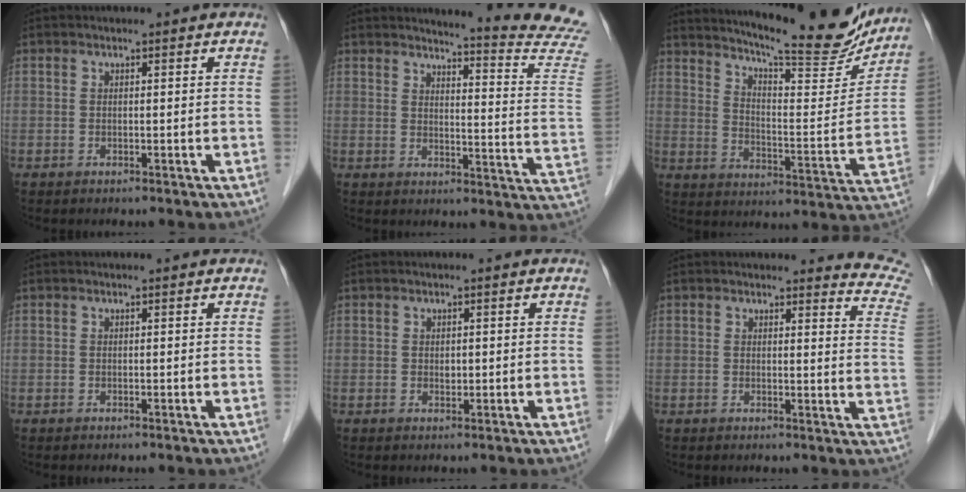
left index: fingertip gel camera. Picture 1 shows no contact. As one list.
[{"total": 16.7, "force": [15.9, -1.7, 4.7], "torque": [-0.064, -0.145, 0.162]}, {"total": 21.8, "force": [19.5, 2.3, 9.4], "torque": [-0.143, -0.047, 0.260]}, {"total": 0.0}, {"total": 0.8, "force": [0.0, 0.6, 0.6], "torque": [-0.009, -0.003, -0.001]}, {"total": 8.4, "force": [8.4, -0.3, 0.2], "torque": [0.012, -0.093, 0.056]}]